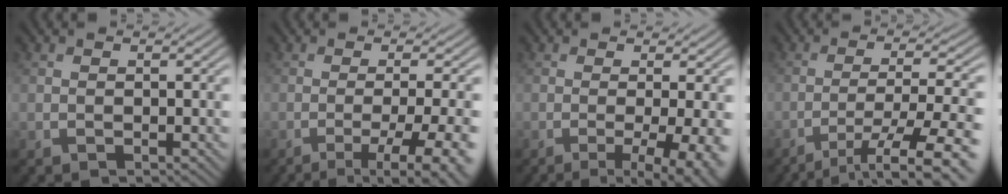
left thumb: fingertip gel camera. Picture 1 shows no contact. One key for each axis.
{"total": 9.1, "fx": -4.1, "fy": 1.9, "fz": 7.9, "tx": -0.113, "ty": -0.003, "tz": -0.051}
{"total": 7.6, "fx": -2.0, "fy": 1.9, "fz": 7.1, "tx": -0.094, "ty": -0.005, "tz": -0.020}
{"total": 11.9, "fx": -7.8, "fy": 2.3, "fz": 8.7, "tx": -0.133, "ty": -0.002, "tz": -0.099}